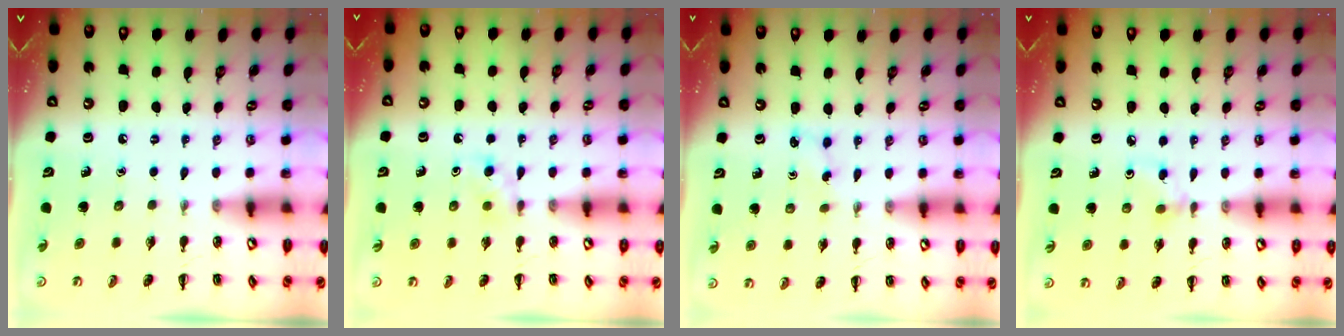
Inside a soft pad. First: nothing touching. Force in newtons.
{"total": 3.0, "press": 2.7, "slide": 1.2}
{"total": 2.6, "press": 2.5, "slide": 0.8}
{"total": 2.9, "press": 2.8, "slide": 0.8}